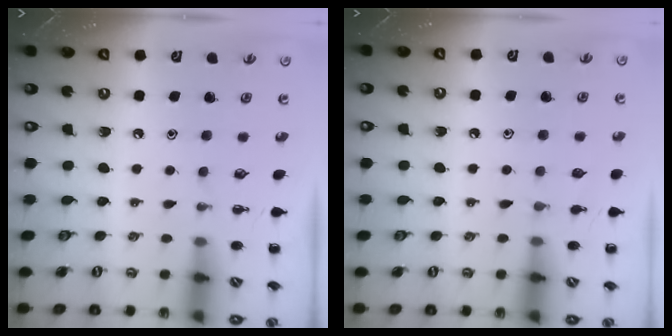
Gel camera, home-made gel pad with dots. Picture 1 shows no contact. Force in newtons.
{"total": 4.2, "press": 3.9, "slide": 1.6}